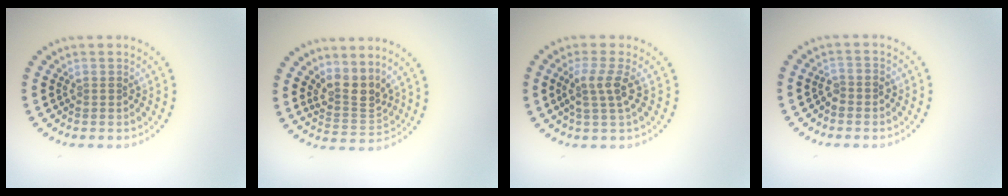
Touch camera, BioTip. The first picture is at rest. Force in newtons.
{"total": 3.0, "press": 2.2, "slide": 2.1}
{"total": 2.5, "press": 2.0, "slide": 1.6}
{"total": 1.0, "press": 0.9, "slide": 0.4}